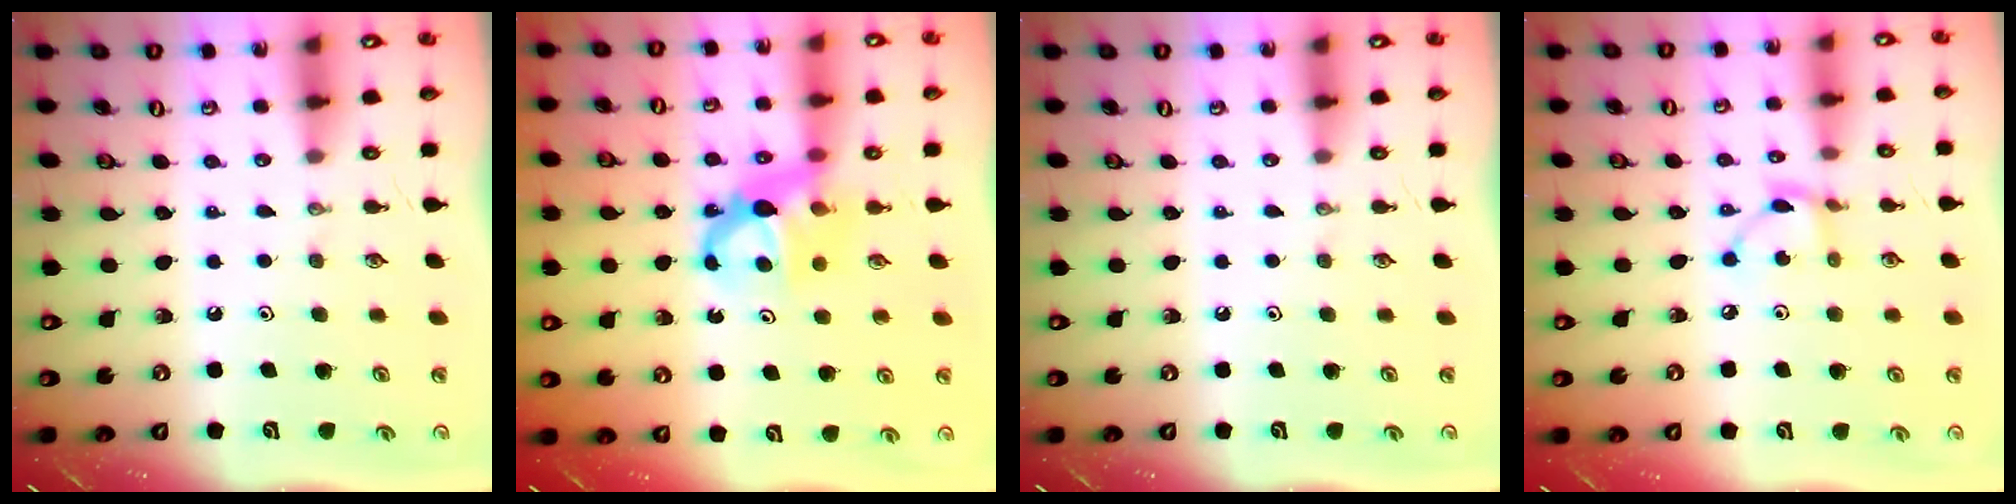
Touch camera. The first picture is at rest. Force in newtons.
{"total": 6.6, "press": 6.5, "slide": 0.5}
{"total": 0.0}
{"total": 4.4, "press": 4.4, "slide": 0.0}